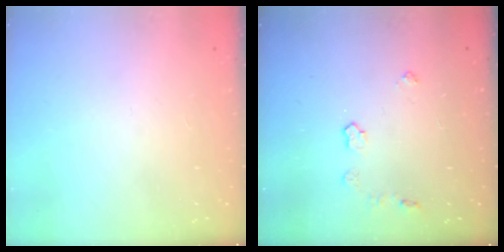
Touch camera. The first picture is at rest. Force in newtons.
{"total": 4.1, "press": 4.1, "slide": 0.5}